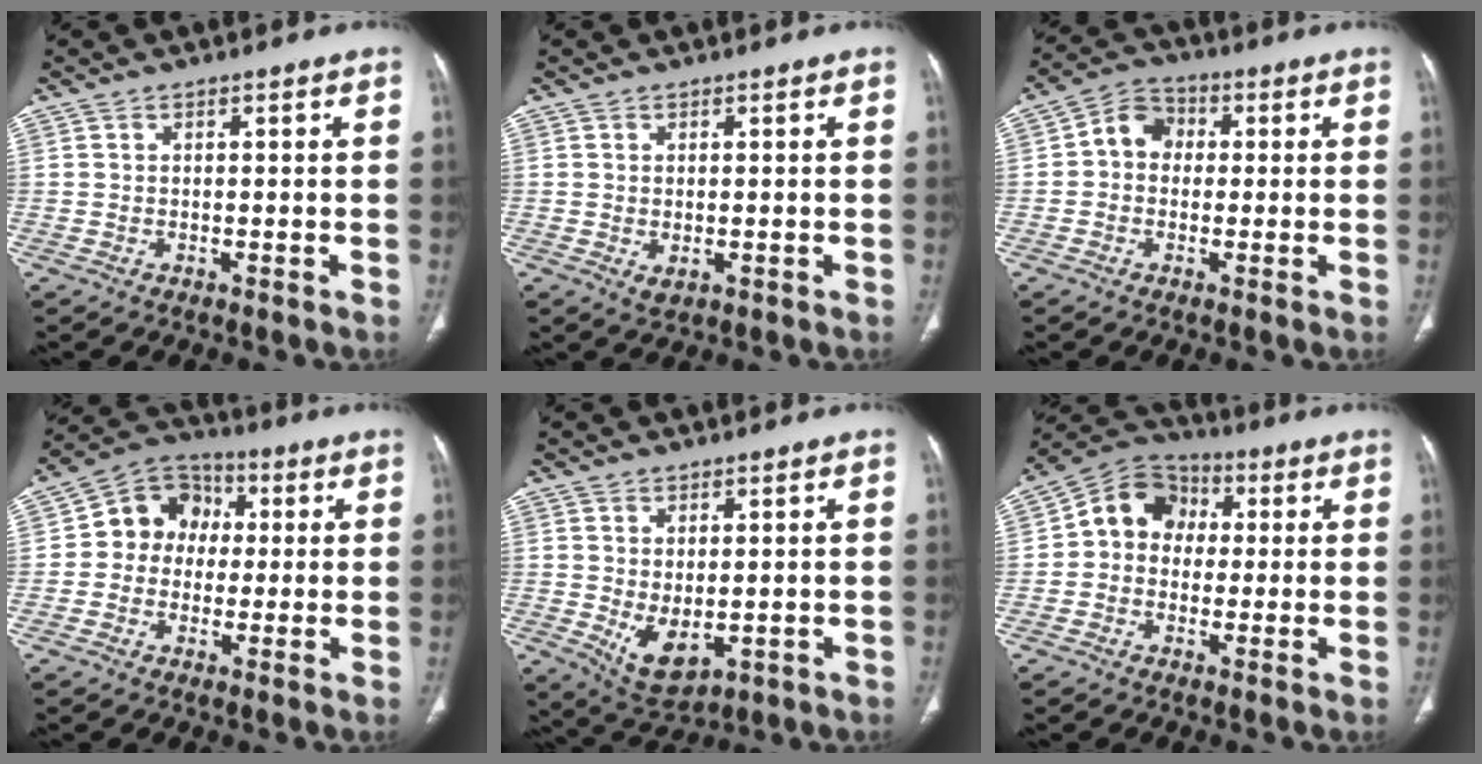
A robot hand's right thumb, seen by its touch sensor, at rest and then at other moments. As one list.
[{"total": 1.9, "force": [-0.3, 1.1, 1.5], "torque": [-0.026, -0.003, 0.002]}, {"total": 6.5, "force": [0.3, 5.5, 3.6], "torque": [-0.039, 0.021, -0.008]}, {"total": 10.1, "force": [0.5, 8.9, 4.7], "torque": [-0.039, 0.024, -0.008]}, {"total": 6.8, "force": [-0.8, 3.8, 5.6], "torque": [-0.085, -0.012, 0.009]}, {"total": 10.0, "force": [0.6, 8.6, 5.1], "torque": [-0.060, 0.029, -0.007]}]